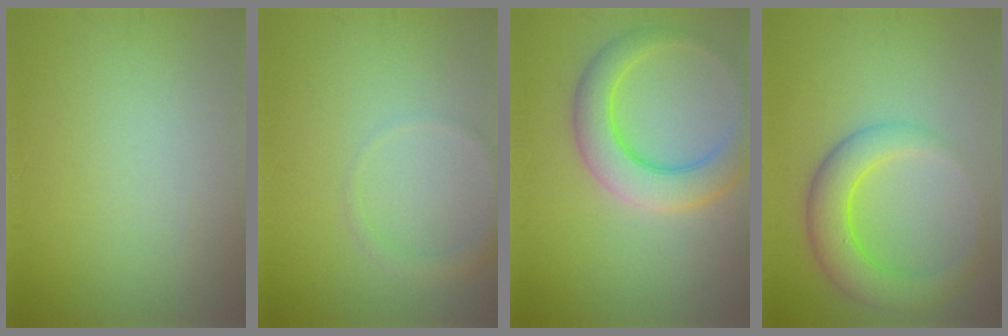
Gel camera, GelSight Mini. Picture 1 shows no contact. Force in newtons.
{"total": 1.4, "press": 1.4, "slide": 0.0}
{"total": 5.6, "press": 5.6, "slide": 0.2}
{"total": 5.1, "press": 5.1, "slide": 0.2}